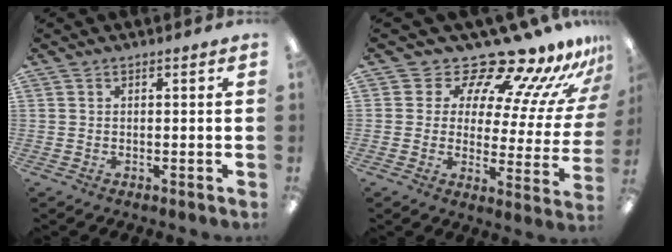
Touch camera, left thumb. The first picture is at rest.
{"total": 15.3, "force": [13.9, 4.0, 5.1], "torque": [-0.086, -0.127, 0.235]}